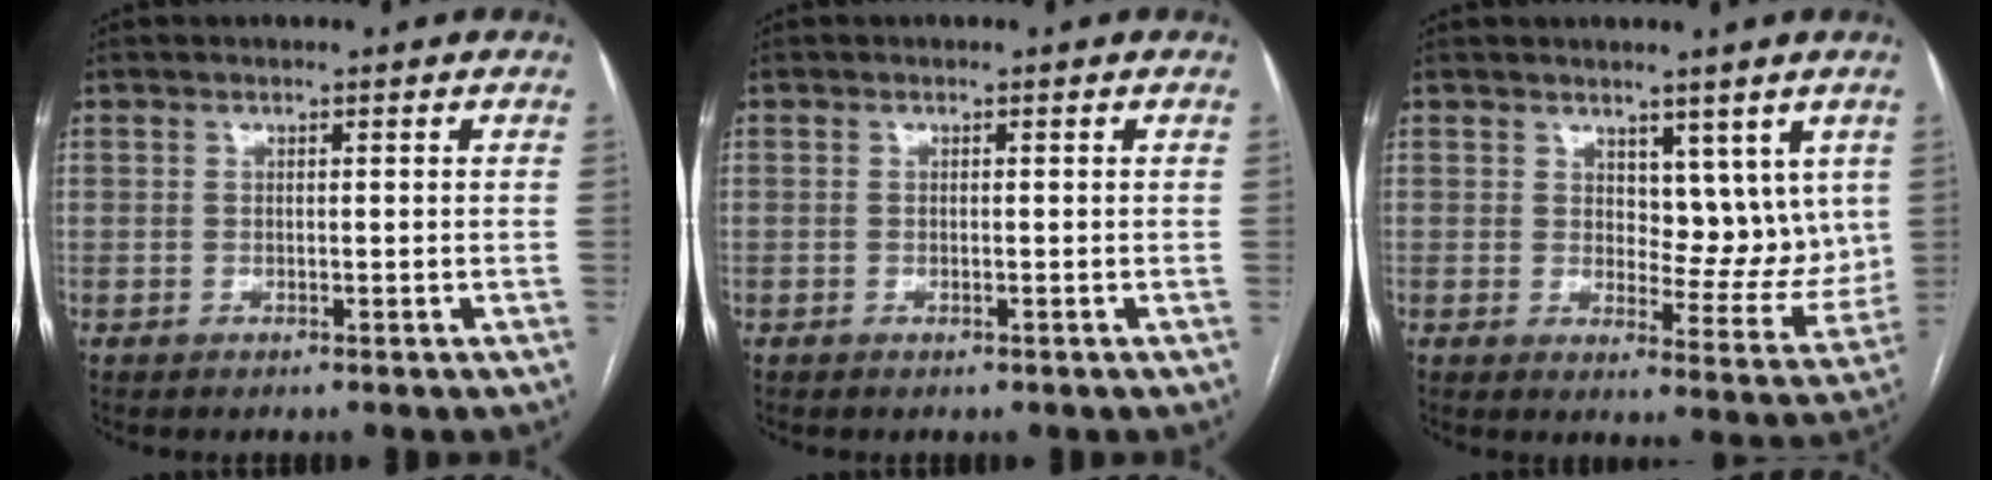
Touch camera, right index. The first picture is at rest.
{"total": 0.0}
{"total": 7.7, "force": [3.9, 4.3, 5.0], "torque": [-0.049, -0.006, 0.066]}